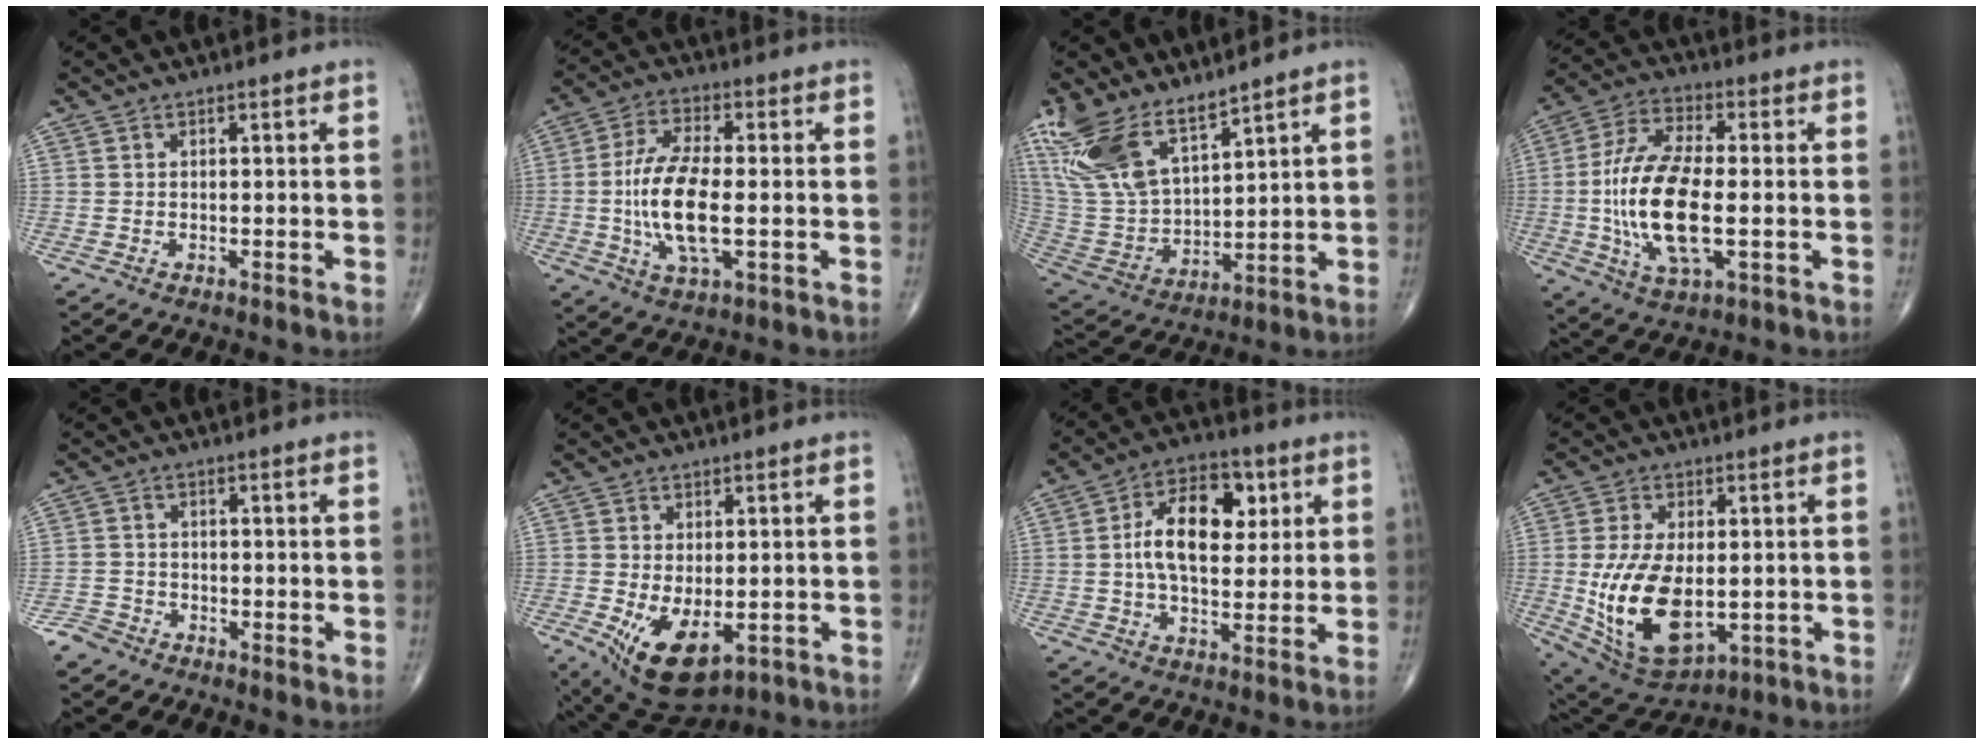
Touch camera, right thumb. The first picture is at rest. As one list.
[{"total": 13.3, "force": [-1.3, 5.2, 12.2], "torque": [-0.249, 0.002, -0.025]}, {"total": 16.5, "force": [11.8, 6.6, 9.4], "torque": [-0.185, -0.050, 0.249]}, {"total": 17.6, "force": [-1.8, 7.3, 15.9], "torque": [-0.325, 0.006, -0.030]}, {"total": 3.1, "force": [-2.4, 2.0, 0.3], "torque": [0.002, 0.008, -0.050]}, {"total": 10.6, "force": [-3.0, 5.8, 8.4], "torque": [-0.137, -0.013, -0.030]}, {"total": 13.5, "force": [2.6, 7.9, 10.7], "torque": [-0.151, 0.006, 0.036]}, {"total": 17.7, "force": [-1.8, 9.8, 14.6], "torque": [-0.272, -0.013, -0.005]}]